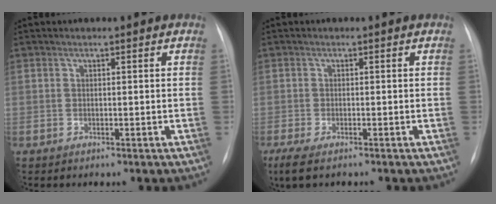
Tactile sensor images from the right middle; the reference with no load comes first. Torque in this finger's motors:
{"motor_torque": [0.27, -0.36, 0.12, 0.03]}